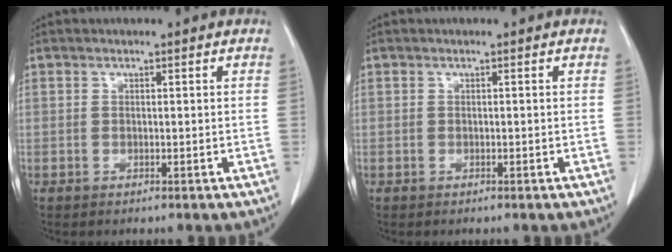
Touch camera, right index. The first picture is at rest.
{"total": 0.0}